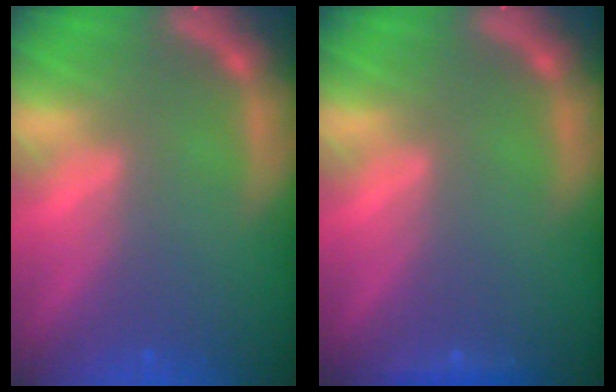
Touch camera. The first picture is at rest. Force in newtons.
{"total": 0.9}